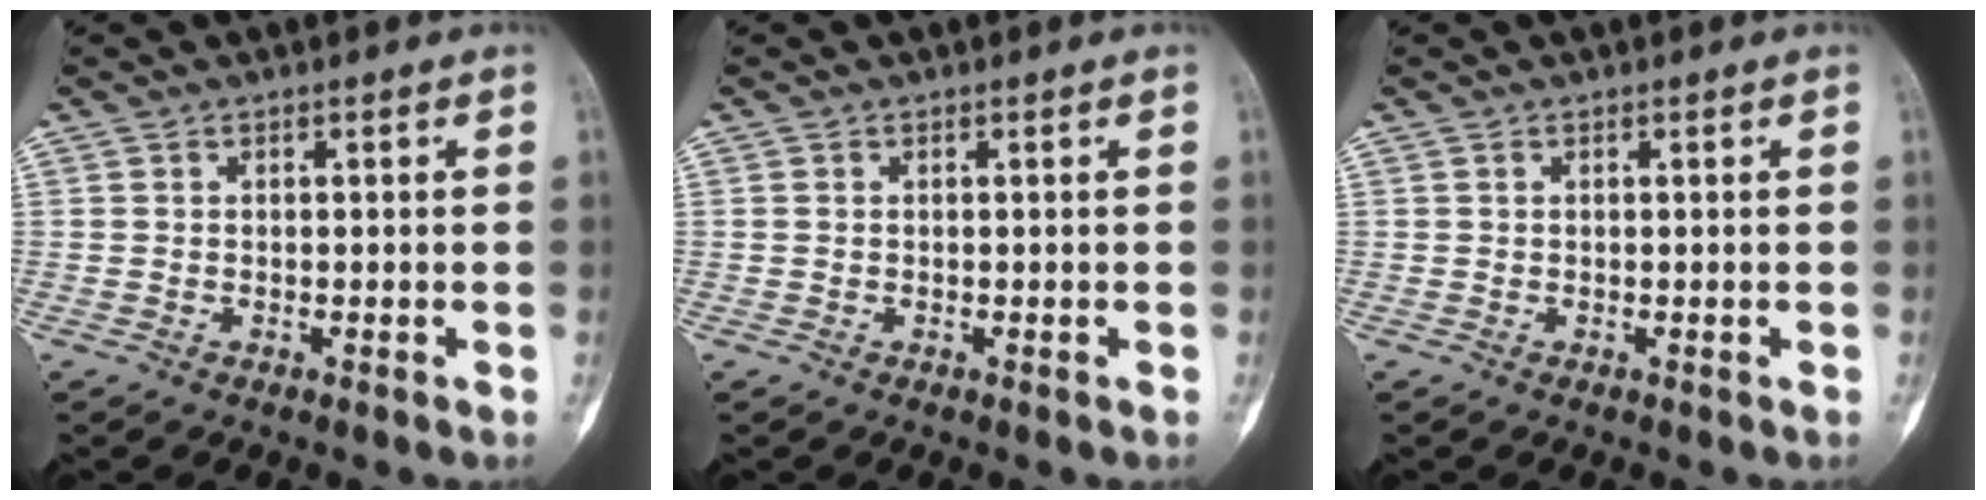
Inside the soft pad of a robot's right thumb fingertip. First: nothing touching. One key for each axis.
{"total": 0.0}
{"total": 0.0}